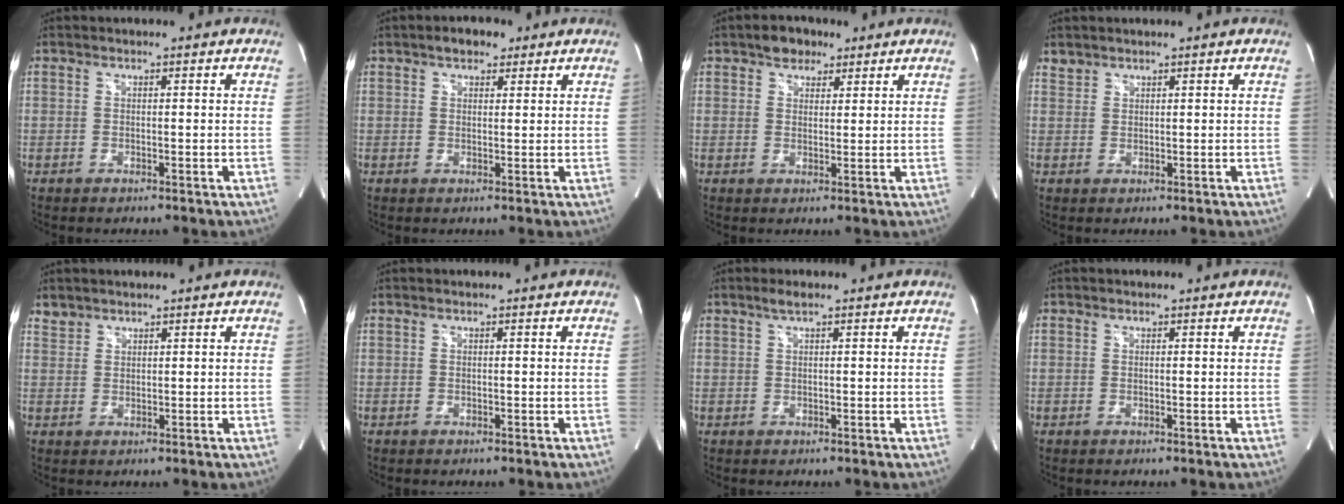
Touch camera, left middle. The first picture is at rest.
{"total": 3.4, "force": [2.3, 1.8, 1.8], "torque": [-0.031, 0.011, 0.034]}
{"total": 3.9, "force": [2.6, 2.5, 1.5], "torque": [-0.024, 0.009, 0.043]}
{"total": 1.3, "force": [1.2, 0.6, -0.2], "torque": [0.007, 0.006, 0.021]}
{"total": 1.7, "force": [1.5, 0.8, -0.2], "torque": [0.007, 0.006, 0.029]}
{"total": 0.0}
{"total": 1.4, "force": [1.0, 0.2, 1.0], "torque": [-0.024, 0.006, 0.021]}
{"total": 0.0}